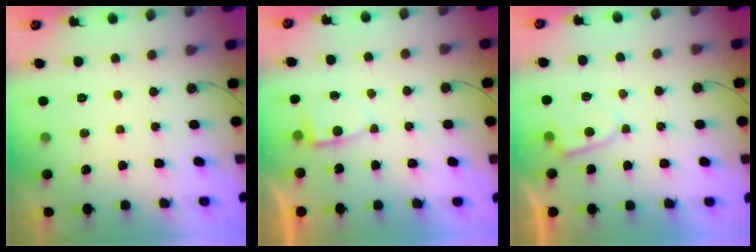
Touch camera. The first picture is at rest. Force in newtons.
{"total": 2.6, "press": 2.6, "slide": 0.3}
{"total": 3.0, "press": 2.9, "slide": 0.3}